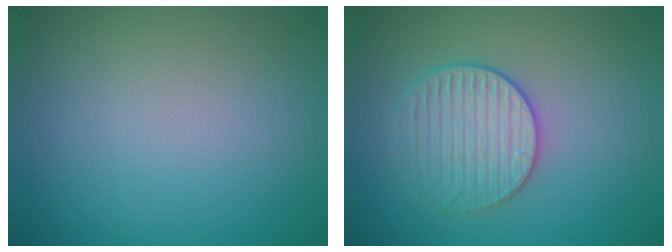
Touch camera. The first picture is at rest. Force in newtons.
{"total": 3.1, "press": 3.1, "slide": 0.1}